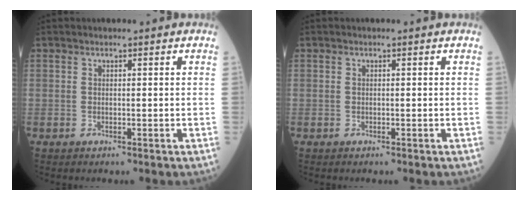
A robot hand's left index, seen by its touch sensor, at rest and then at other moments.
{"total": 0.0}